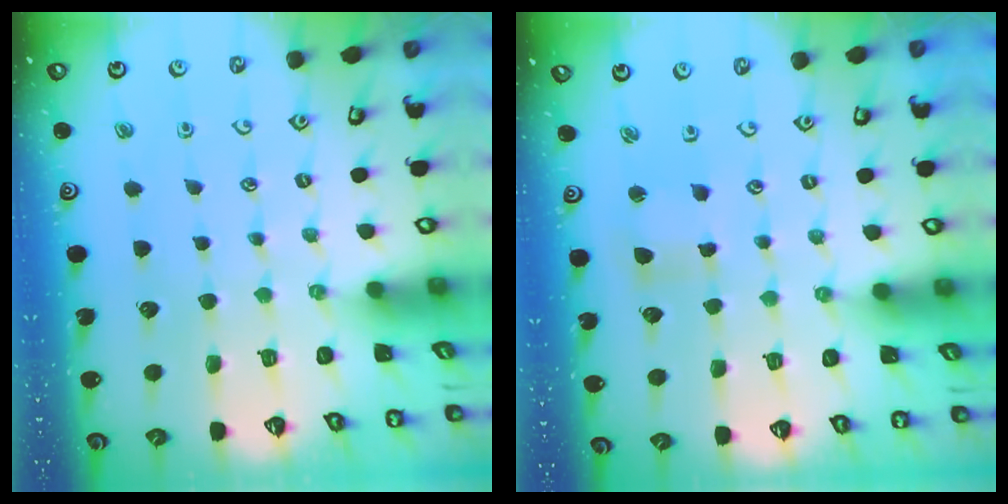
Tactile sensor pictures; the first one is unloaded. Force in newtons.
{"total": 2.2, "press": 2.1, "slide": 0.5}